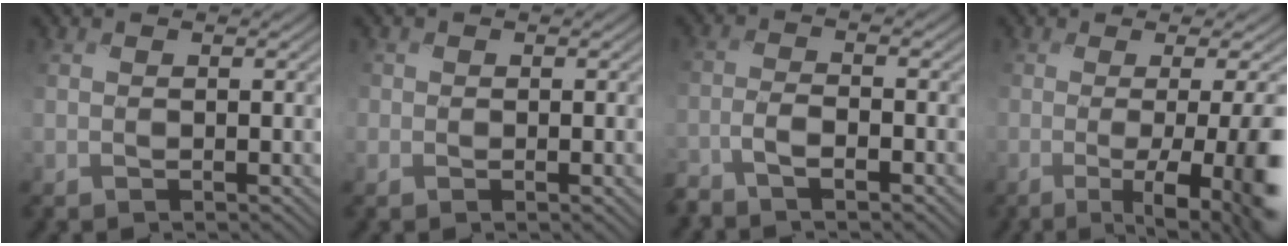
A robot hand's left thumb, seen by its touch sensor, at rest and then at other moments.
{"total": 1.4, "force": [0.1, 1.3, 0.6], "torque": [-0.011, -0.006, -0.002]}
{"total": 4.2, "force": [-3.1, 0.8, 2.8], "torque": [-0.060, -0.003, -0.069]}
{"total": 13.5, "force": [-2.5, 4.4, 12.6], "torque": [-0.141, -0.009, -0.029]}